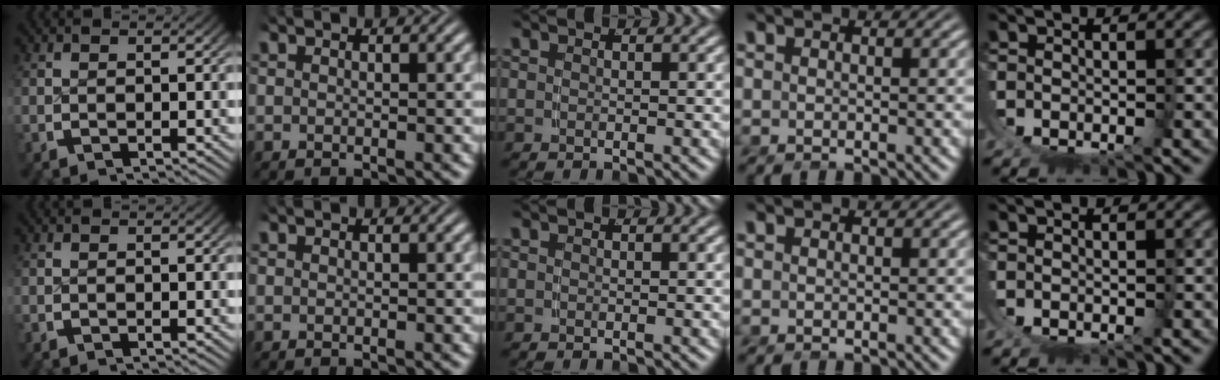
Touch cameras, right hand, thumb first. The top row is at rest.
{}